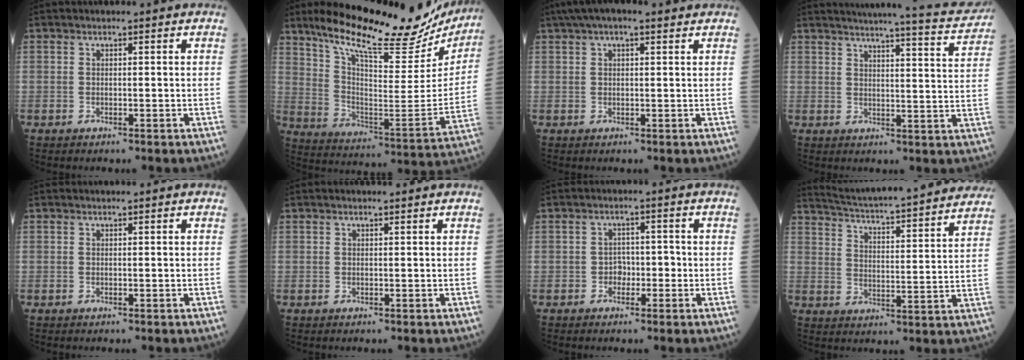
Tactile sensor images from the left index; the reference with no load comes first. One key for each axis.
{"total": 26.9, "fx": 22.6, "fy": 6.0, "fz": 13.4, "tx": -0.219, "ty": -0.035, "tz": 0.317}
{"total": 7.0, "fx": 4.9, "fy": 1.9, "fz": 4.6, "tx": -0.083, "ty": 0.048, "tz": 0.079}
{"total": 15.6, "fx": 14.7, "fy": 0.1, "fz": 5.3, "tx": -0.073, "ty": -0.047, "tz": 0.167}
{"total": 0.0}
{"total": 0.5, "fx": 0.4, "fy": 0.1, "fz": 0.3, "tx": -0.012, "ty": 0.003, "tz": 0.006}
{"total": 2.4, "fx": -0.9, "fy": 1.7, "fz": 1.4, "tx": -0.014, "ty": 0.009, "tz": -0.017}
{"total": 26.3, "fx": 24.2, "fy": 1.2, "fz": 10.2, "tx": -0.167, "ty": -0.030, "tz": 0.320}